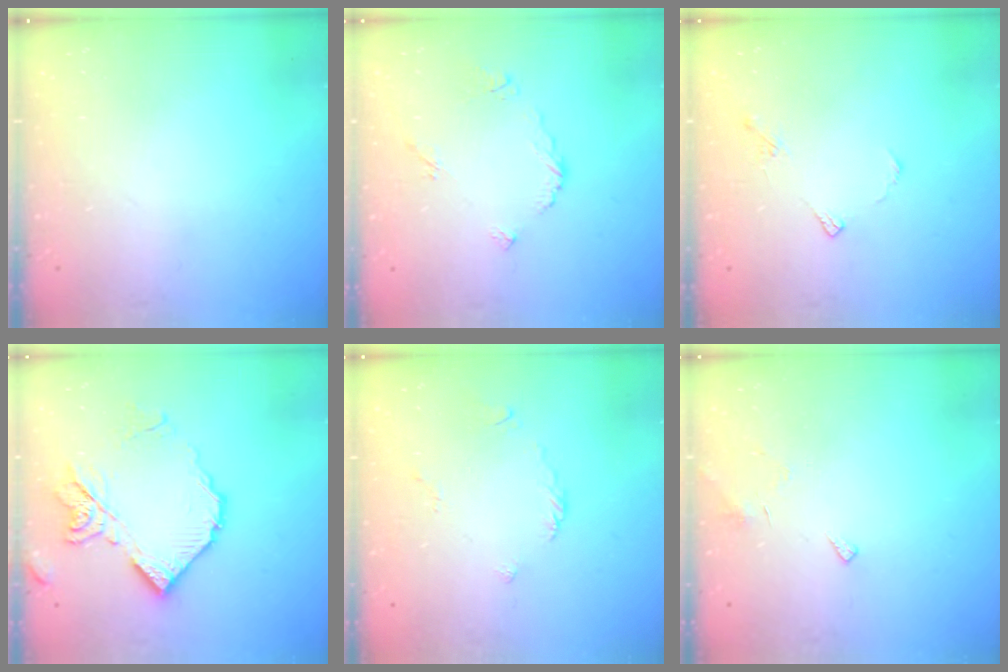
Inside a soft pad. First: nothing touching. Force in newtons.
{"total": 5.2, "press": 5.2, "slide": 0.0}
{"total": 5.0, "press": 5.0, "slide": 0.5}
{"total": 14.4, "press": 14.3, "slide": 1.6}
{"total": 2.7, "press": 2.6, "slide": 0.6}
{"total": 4.2, "press": 4.2, "slide": 0.3}